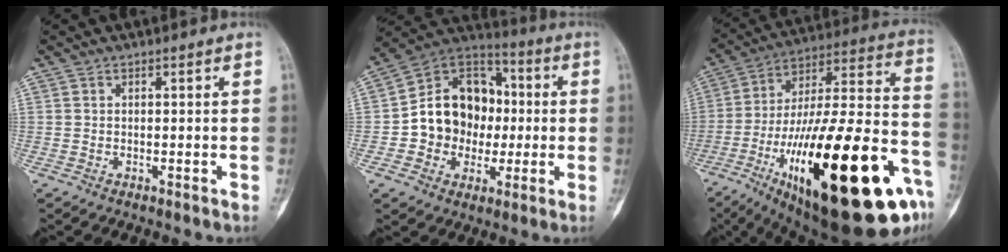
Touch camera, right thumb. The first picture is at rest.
{"total": 16.6, "force": [-0.7, 13.8, 9.1], "torque": [-0.092, 0.033, -0.014]}
{"total": 40.7, "force": [-16.8, 11.9, 35.1], "torque": [-0.505, 0.047, -0.259]}